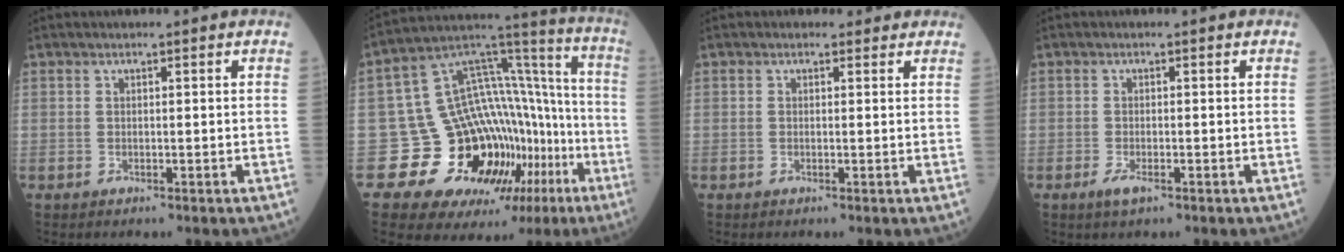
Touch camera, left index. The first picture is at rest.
{"total": 19.9, "force": [-9.4, 12.6, 12.2], "torque": [-0.143, 0.101, -0.139]}
{"total": 1.6, "force": [1.2, 1.1, 0.0], "torque": [0.002, 0.002, 0.004]}
{"total": 1.9, "force": [-1.0, 0.5, 1.6], "torque": [-0.035, -0.004, -0.017]}